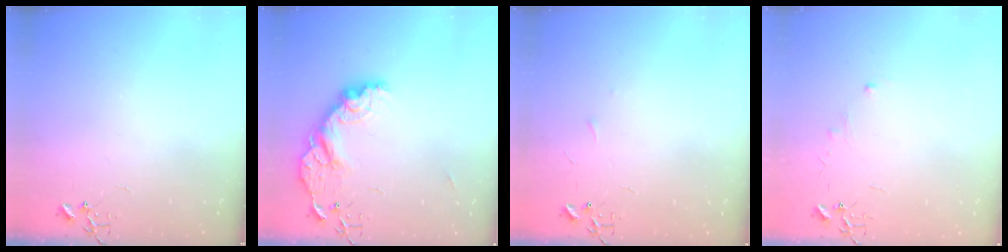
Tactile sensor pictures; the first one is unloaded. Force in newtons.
{"total": 14.5, "press": 14.5, "slide": 0.6}
{"total": 3.5, "press": 3.4, "slide": 0.4}
{"total": 3.9, "press": 3.9, "slide": 0.6}